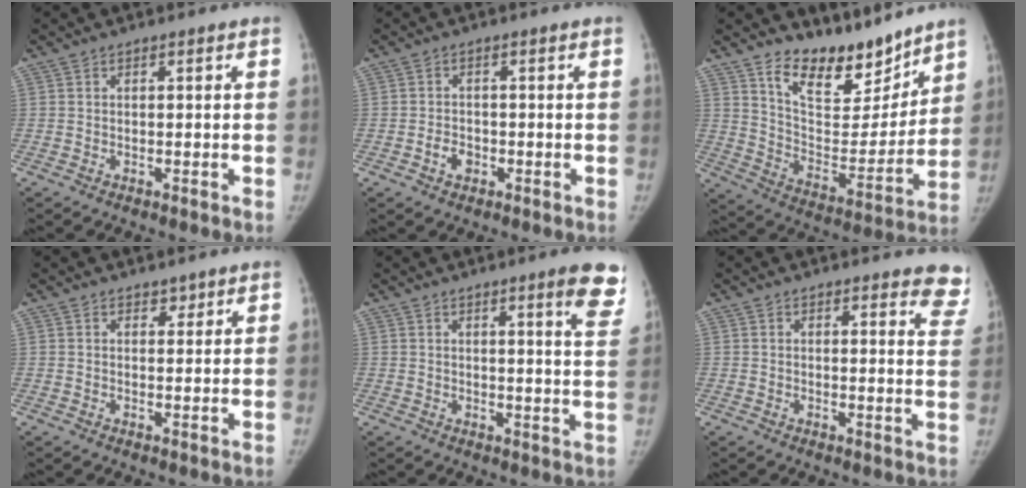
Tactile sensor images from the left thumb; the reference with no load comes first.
{"total": 2.7, "force": [-1.0, 2.1, 1.5], "torque": [-0.020, 0.008, -0.016]}
{"total": 16.1, "force": [13.0, 7.0, 6.5], "torque": [-0.050, -0.099, 0.224]}
{"total": 1.5, "force": [1.3, 0.8, 0.3], "torque": [0.009, -0.009, 0.017]}
{"total": 8.8, "force": [5.7, 0.9, 6.7], "torque": [-0.064, -0.029, 0.058]}
{"total": 7.9, "force": [7.1, 2.3, 2.7], "torque": [0.013, -0.037, 0.048]}